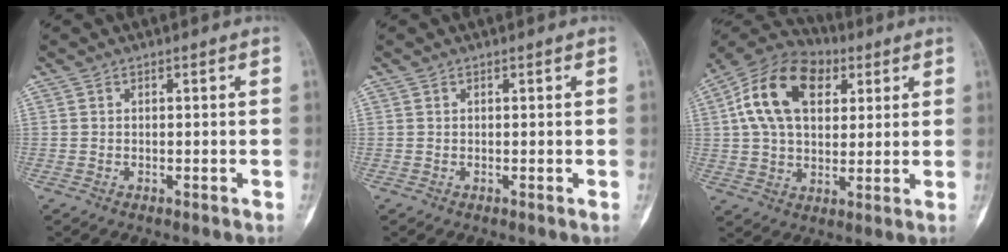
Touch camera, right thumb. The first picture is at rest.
{"total": 0.0}
{"total": 17.7, "force": [5.2, 11.5, 12.3], "torque": [-0.199, 0.012, 0.083]}